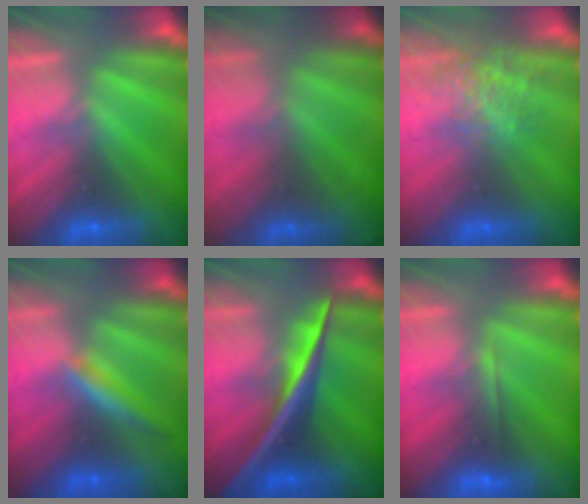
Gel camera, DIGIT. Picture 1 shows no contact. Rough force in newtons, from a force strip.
{"total": 10.7}
{"total": 3.6}
{"total": 1.6}
{"total": 2.6}
{"total": 1.8}